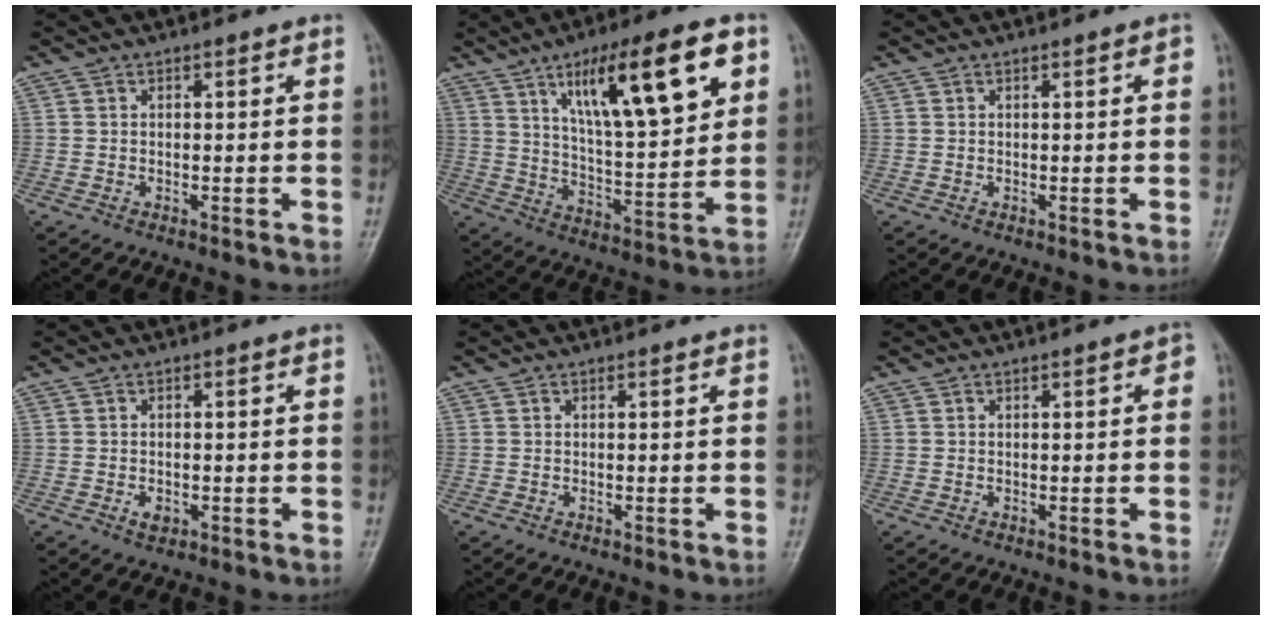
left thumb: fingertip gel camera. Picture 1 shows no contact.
{"total": 20.6, "force": [9.2, 5.9, 17.4], "torque": [-0.248, -0.030, 0.153]}
{"total": 0.9, "force": [0.2, 0.3, 0.8], "torque": [-0.011, 0.002, 0.001]}
{"total": 2.2, "force": [-0.8, 1.5, 1.3], "torque": [-0.019, 0.004, -0.011]}
{"total": 0.0}
{"total": 1.3, "force": [0.1, 0.7, 1.1], "torque": [-0.006, 0.003, -0.005]}